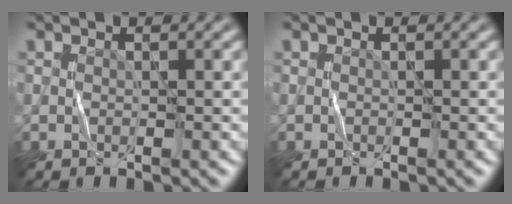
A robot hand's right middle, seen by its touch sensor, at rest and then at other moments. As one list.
[{"total": 0.0}]